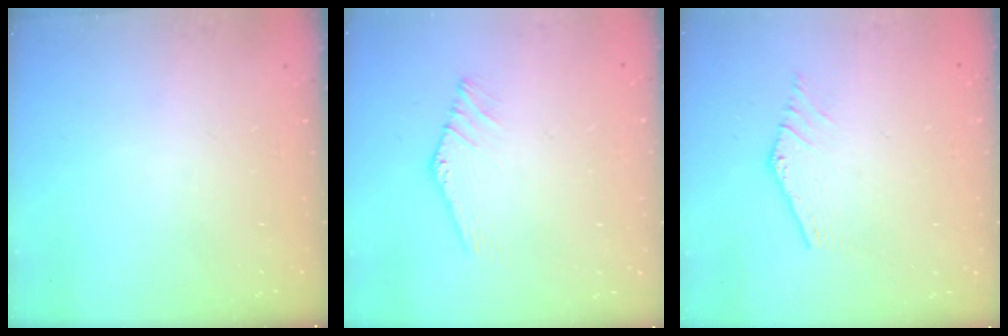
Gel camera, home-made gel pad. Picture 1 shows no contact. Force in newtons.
{"total": 0.5, "press": 0.4, "slide": 0.3}
{"total": 0.7, "press": 0.7, "slide": 0.1}